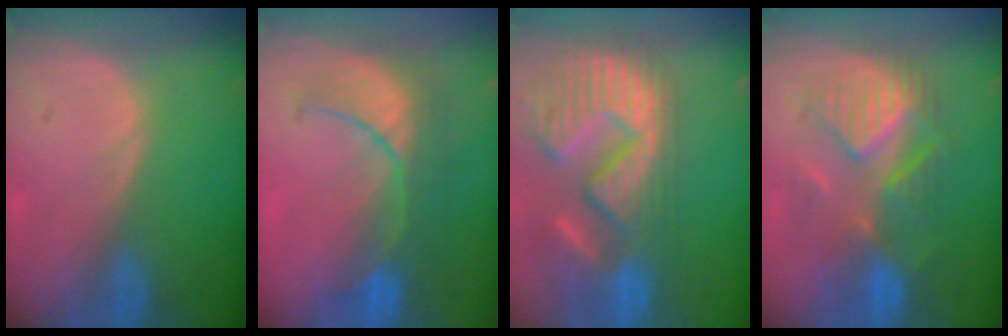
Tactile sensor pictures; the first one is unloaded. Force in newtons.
{"total": 8.3, "press": 8.3, "slide": 0.7}
{"total": 15.4, "press": 12.8, "slide": 8.6}
{"total": 9.0, "press": 8.9, "slide": 0.9}